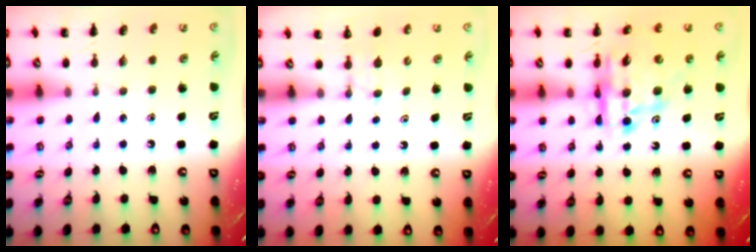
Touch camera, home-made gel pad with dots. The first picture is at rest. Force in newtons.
{"total": 2.6, "press": 2.4, "slide": 1.0}
{"total": 13.4, "press": 12.9, "slide": 3.8}